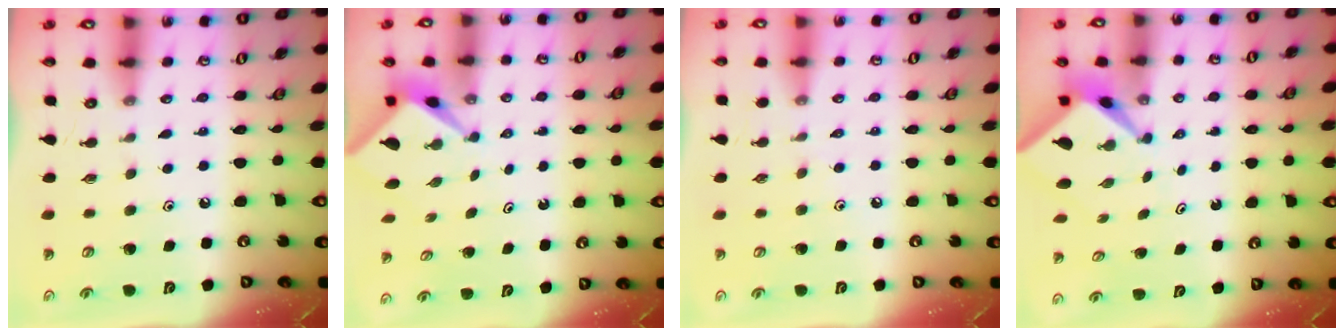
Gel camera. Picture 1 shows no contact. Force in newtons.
{"total": 2.0, "press": 2.0, "slide": 0.2}
{"total": 1.8, "press": 1.7, "slide": 0.4}
{"total": 2.5, "press": 2.5, "slide": 0.2}